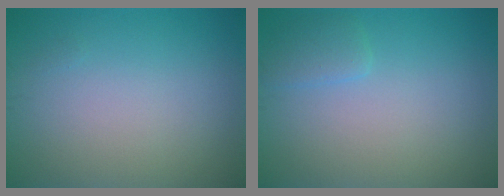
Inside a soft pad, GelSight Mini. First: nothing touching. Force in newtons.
{"total": 1.4, "press": 1.4, "slide": 0.1}